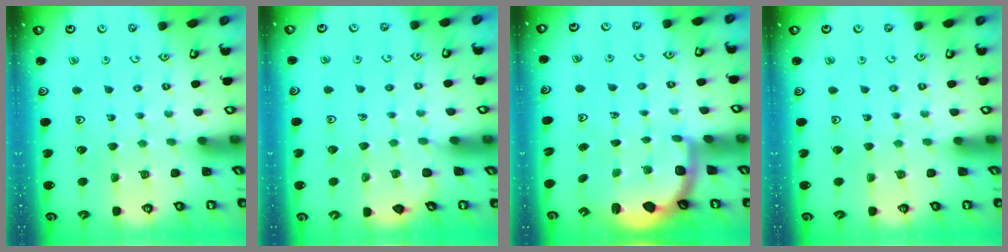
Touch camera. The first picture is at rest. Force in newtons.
{"total": 1.4, "press": 1.4, "slide": 0.1}
{"total": 2.3, "press": 2.0, "slide": 1.2}
{"total": 0.0}